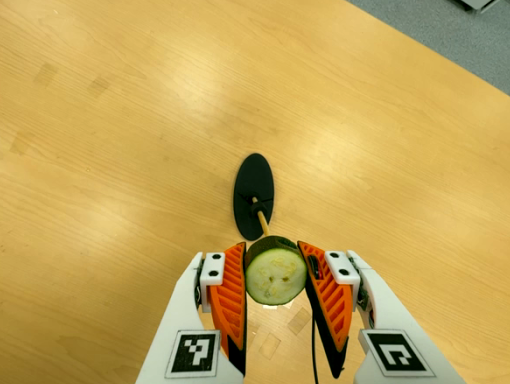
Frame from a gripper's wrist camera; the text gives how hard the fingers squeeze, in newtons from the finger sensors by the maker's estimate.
{"total": 10.9, "left": 9.9, "right": 12.0}